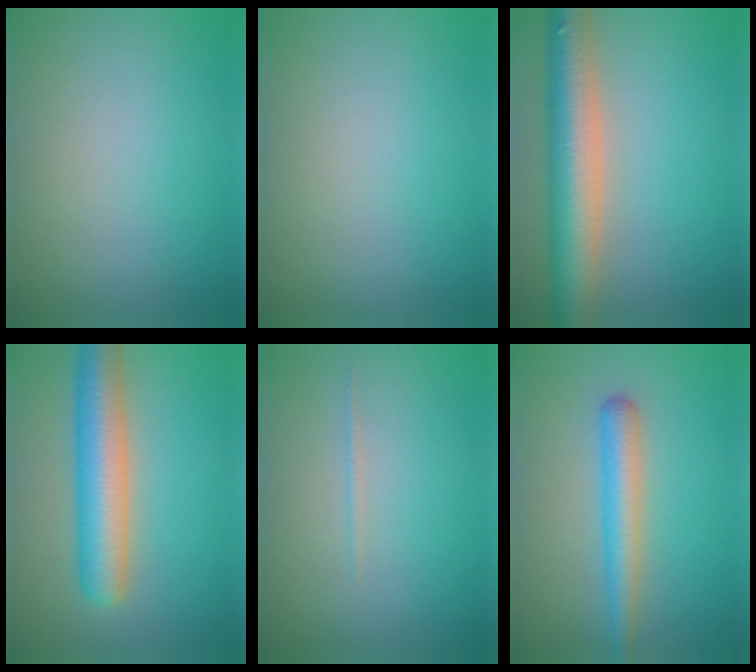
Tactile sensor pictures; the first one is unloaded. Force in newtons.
{"total": 0.0}
{"total": 8.9, "press": 8.9, "slide": 0.5}
{"total": 7.4, "press": 7.4, "slide": 0.3}
{"total": 0.5, "press": 0.5, "slide": 0.0}
{"total": 3.9, "press": 3.9, "slide": 0.1}